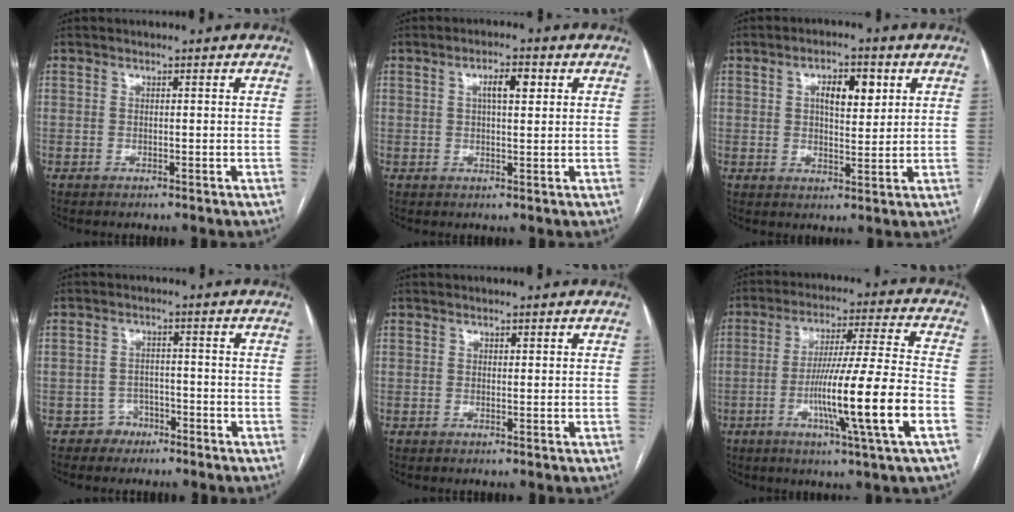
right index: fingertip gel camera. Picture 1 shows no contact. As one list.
[{"total": 4.0, "force": [1.4, 1.1, 3.6], "torque": [-0.062, 0.008, 0.022]}, {"total": 6.4, "force": [2.3, 2.5, 5.4], "torque": [-0.089, 0.008, 0.039]}, {"total": 3.1, "force": [-2.0, 2.2, -0.3], "torque": [0.013, 0.014, -0.035]}, {"total": 0.6, "force": [0.3, 0.4, 0.3], "torque": [0.000, -0.001, 0.003]}, {"total": 15.7, "force": [-4.9, -1.3, 14.8], "torque": [-0.264, -0.010, -0.086]}]